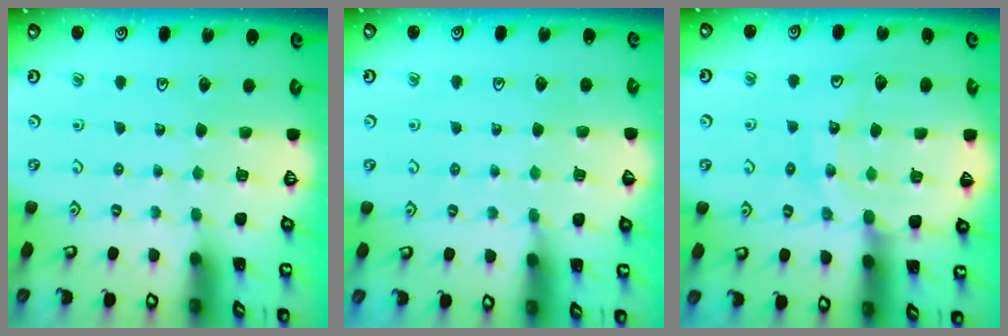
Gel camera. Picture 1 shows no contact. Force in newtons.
{"total": 4.4, "press": 4.4, "slide": 0.5}
{"total": 14.2, "press": 14.1, "slide": 1.7}